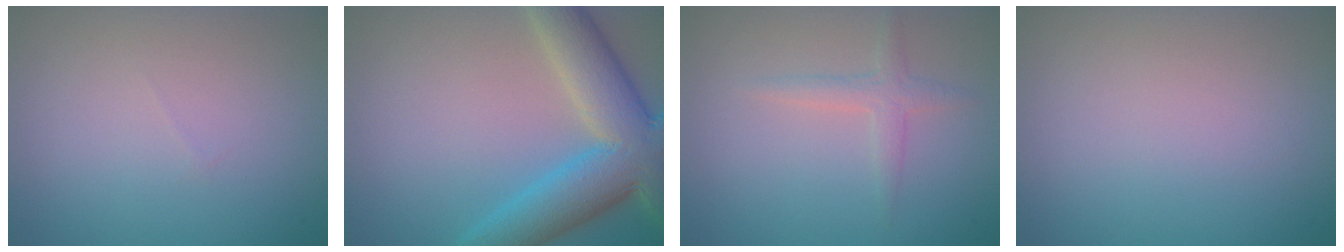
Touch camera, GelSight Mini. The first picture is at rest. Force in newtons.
{"total": 9.4, "press": 9.4, "slide": 0.5}
{"total": 1.7, "press": 1.7, "slide": 0.1}
{"total": 0.0}